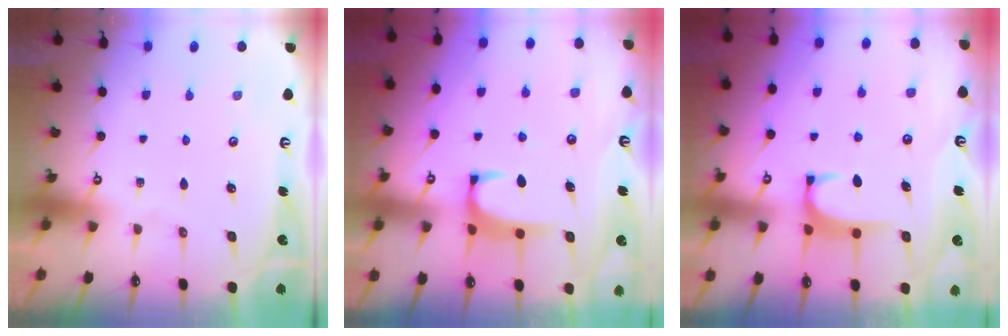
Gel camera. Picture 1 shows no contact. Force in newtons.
{"total": 2.2, "press": 2.2, "slide": 0.3}
{"total": 2.0, "press": 1.9, "slide": 0.5}